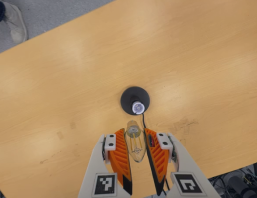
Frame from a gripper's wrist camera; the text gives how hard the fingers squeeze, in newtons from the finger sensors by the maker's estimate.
{"total": 15.6, "left": 18.2, "right": 13.0}